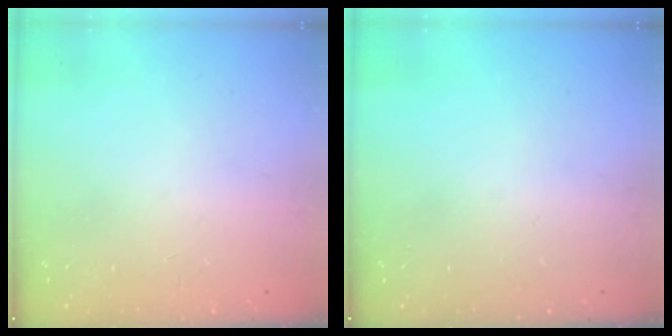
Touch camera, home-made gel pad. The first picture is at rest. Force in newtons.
{"total": 0.0}